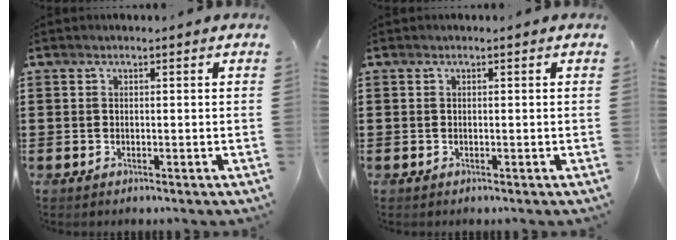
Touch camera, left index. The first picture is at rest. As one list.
[{"total": 0.0}]